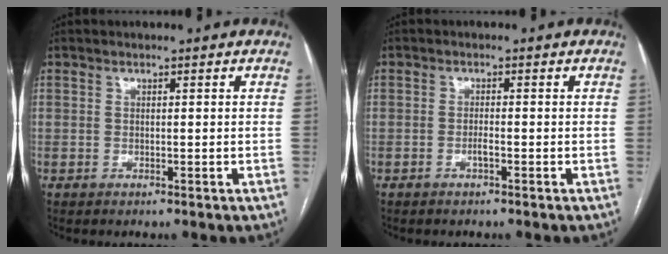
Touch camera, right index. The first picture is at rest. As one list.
[{"total": 1.1, "force": [-0.6, 0.0, 0.9], "torque": [-0.018, 0.002, -0.012]}]